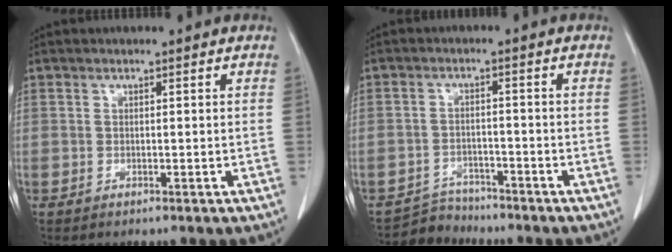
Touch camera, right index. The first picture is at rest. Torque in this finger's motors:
{"motor_torque": [-0.03, -0.02, -0.01, 0.00]}